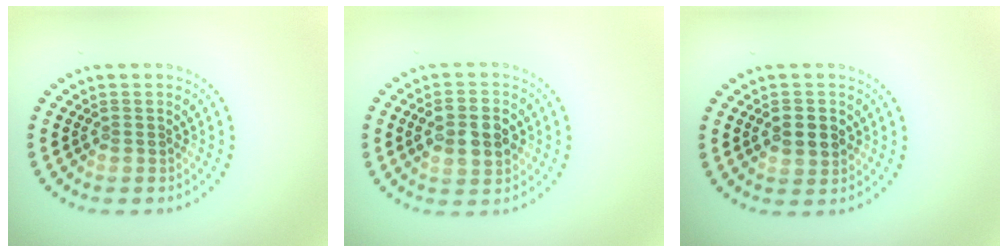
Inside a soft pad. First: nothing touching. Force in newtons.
{"total": 4.3, "press": 4.3, "slide": 0.4}
{"total": 2.7, "press": 2.7, "slide": 0.5}